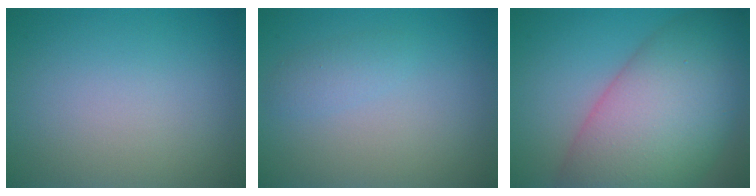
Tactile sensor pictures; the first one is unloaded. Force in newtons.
{"total": 1.3, "press": 1.3, "slide": 0.1}
{"total": 13.0, "press": 13.0, "slide": 0.6}